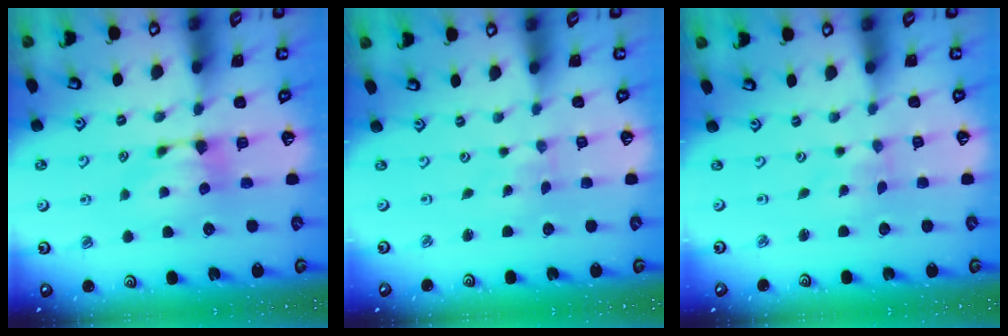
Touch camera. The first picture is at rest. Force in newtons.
{"total": 4.6, "press": 4.5, "slide": 0.2}
{"total": 5.0, "press": 5.0, "slide": 0.8}